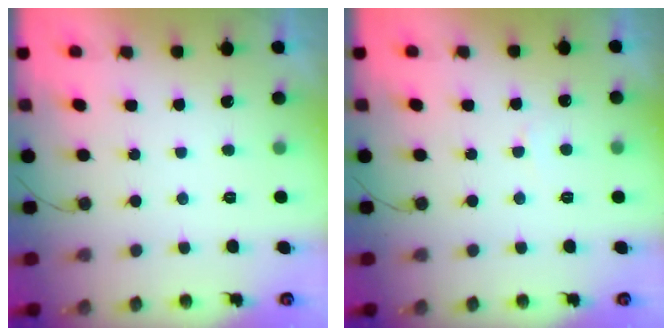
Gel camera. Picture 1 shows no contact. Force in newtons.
{"total": 2.6, "press": 2.6, "slide": 0.1}